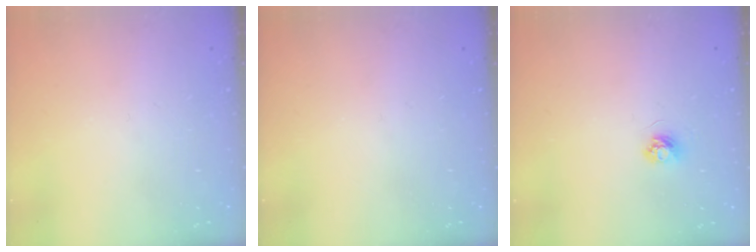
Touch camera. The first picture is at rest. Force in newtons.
{"total": 0.0}
{"total": 3.6, "press": 3.6, "slide": 0.4}